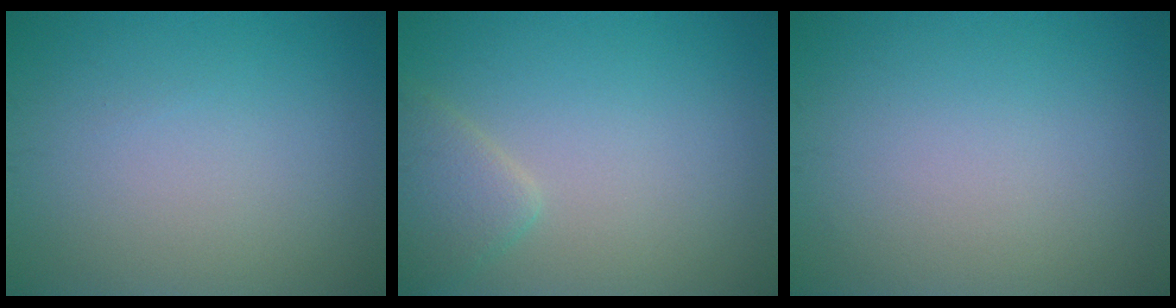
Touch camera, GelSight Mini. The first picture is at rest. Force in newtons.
{"total": 2.4, "press": 2.4, "slide": 0.2}
{"total": 0.0}